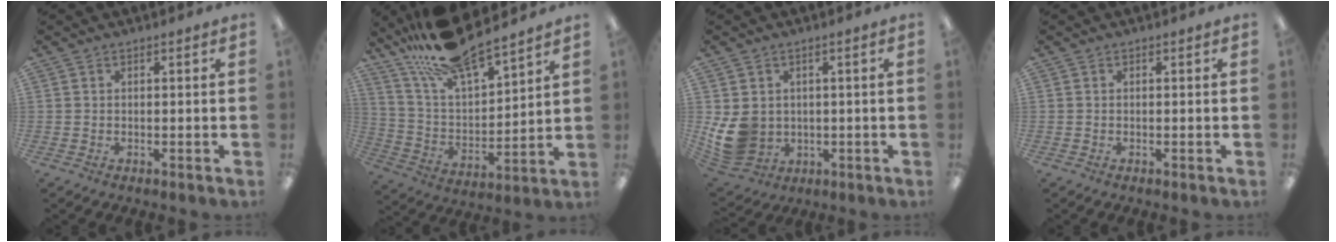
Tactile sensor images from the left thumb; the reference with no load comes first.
{"total": 17.7, "force": [15.3, 4.2, 7.7], "torque": [-0.165, -0.097, 0.273]}
{"total": 8.7, "force": [0.5, 7.7, 4.0], "torque": [-0.105, -0.006, 0.015]}
{"total": 0.0}